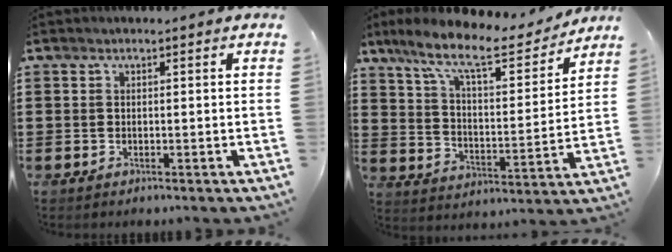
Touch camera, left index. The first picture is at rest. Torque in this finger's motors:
{"motor_torque": [1.49, -0.65, 0.82, 0.21]}